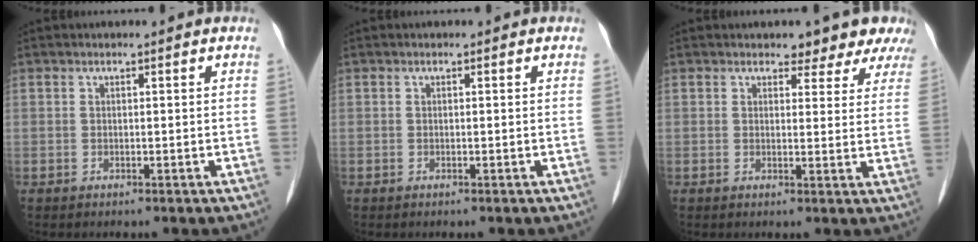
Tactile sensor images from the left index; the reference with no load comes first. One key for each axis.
{"total": 0.0}
{"total": 5.9, "fx": 5.4, "fy": 2.1, "fz": 1.0, "tx": 0.002, "ty": -0.005, "tz": 0.042}